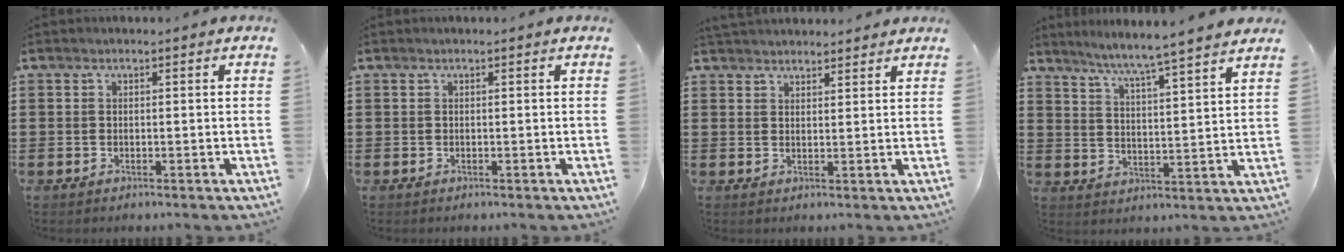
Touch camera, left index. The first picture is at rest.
{"total": 0.0}
{"total": 2.7, "force": [2.7, 0.4, 0.1], "torque": [-0.009, -0.002, 0.052]}
{"total": 5.4, "force": [4.9, -1.4, 1.7], "torque": [-0.055, -0.040, 0.078]}